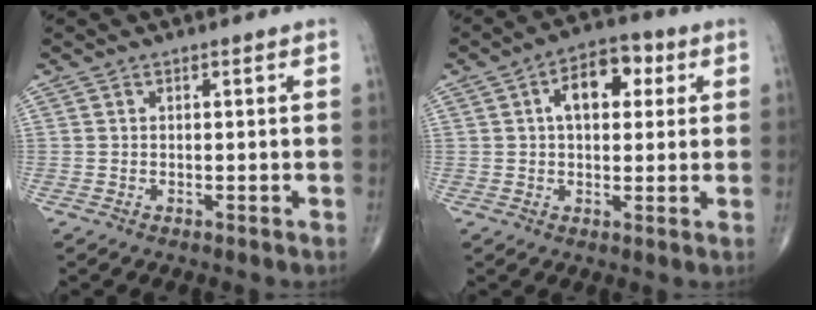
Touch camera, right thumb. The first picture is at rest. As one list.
[{"total": 9.2, "force": [2.4, 5.4, 7.0], "torque": [-0.082, 0.014, 0.030]}]